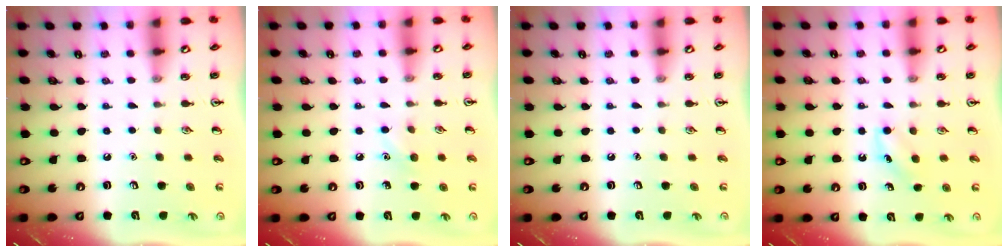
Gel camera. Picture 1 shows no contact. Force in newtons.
{"total": 4.9, "press": 4.6, "slide": 1.5}
{"total": 0.0}
{"total": 3.8, "press": 3.6, "slide": 1.1}